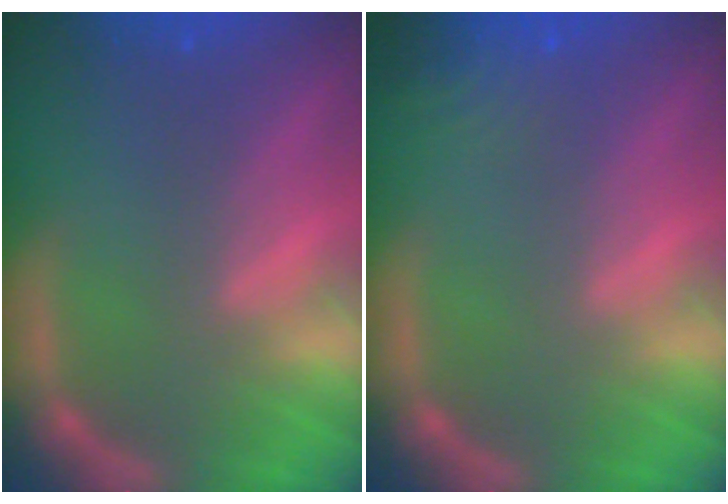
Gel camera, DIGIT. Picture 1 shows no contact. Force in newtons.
{"total": 4.0}